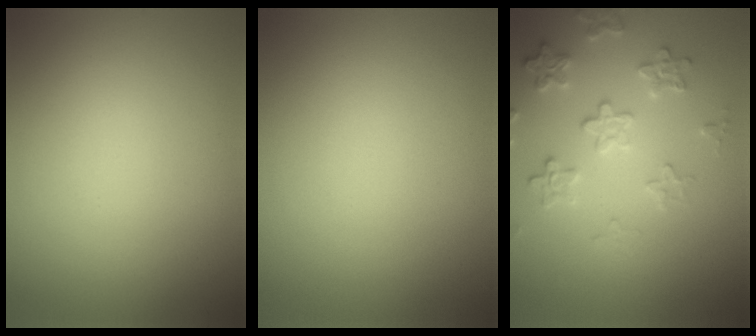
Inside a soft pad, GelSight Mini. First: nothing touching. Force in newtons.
{"total": 0.0}
{"total": 3.1, "press": 3.0, "slide": 0.5}